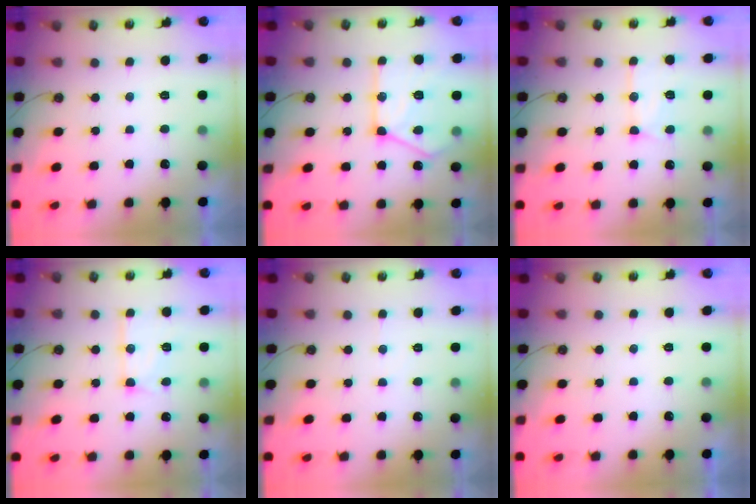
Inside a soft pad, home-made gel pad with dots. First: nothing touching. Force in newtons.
{"total": 17.5, "press": 17.5, "slide": 1.4}
{"total": 13.0, "press": 12.9, "slide": 1.1}
{"total": 11.9, "press": 11.9, "slide": 0.8}
{"total": 3.2, "press": 3.1, "slide": 0.7}
{"total": 0.0}